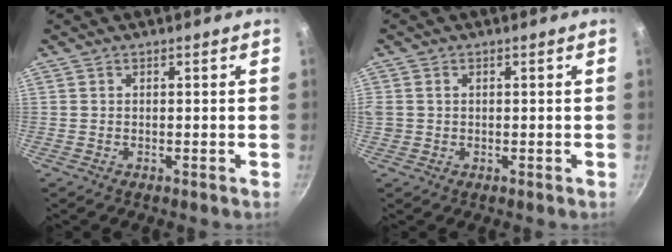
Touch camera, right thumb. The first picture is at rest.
{"total": 1.7, "force": [0.2, 1.5, 0.6], "torque": [-0.010, 0.004, 0.004]}